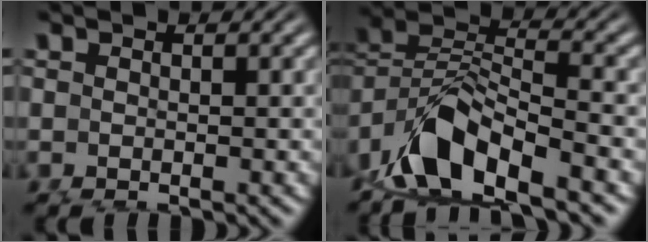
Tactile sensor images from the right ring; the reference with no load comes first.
{"total": 5.9, "force": [-1.3, 3.7, 4.4], "torque": [-0.089, -0.010, -0.019]}